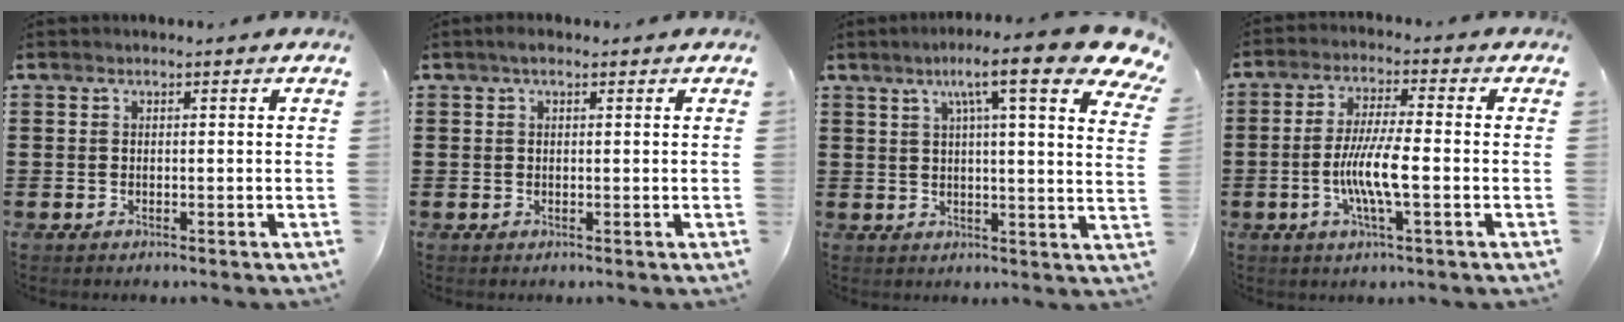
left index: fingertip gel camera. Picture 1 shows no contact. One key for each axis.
{"total": 1.1, "fx": 0.3, "fy": 0.6, "fz": 0.9, "tx": -0.018, "ty": 0.006, "tz": 0.005}
{"total": 11.8, "fx": 7.5, "fy": 1.3, "fz": 9.1, "tx": -0.157, "ty": -0.019, "tz": 0.115}
{"total": 7.7, "fx": -1.8, "fy": 1.1, "fz": 7.4, "tx": -0.146, "ty": -0.005, "tz": -0.040}